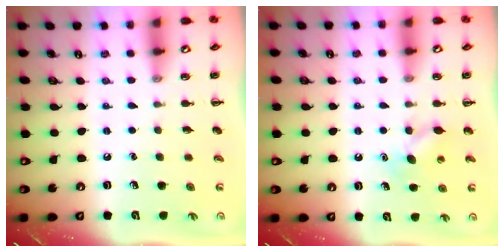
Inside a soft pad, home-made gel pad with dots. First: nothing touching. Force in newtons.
{"total": 6.0, "press": 6.0, "slide": 0.8}